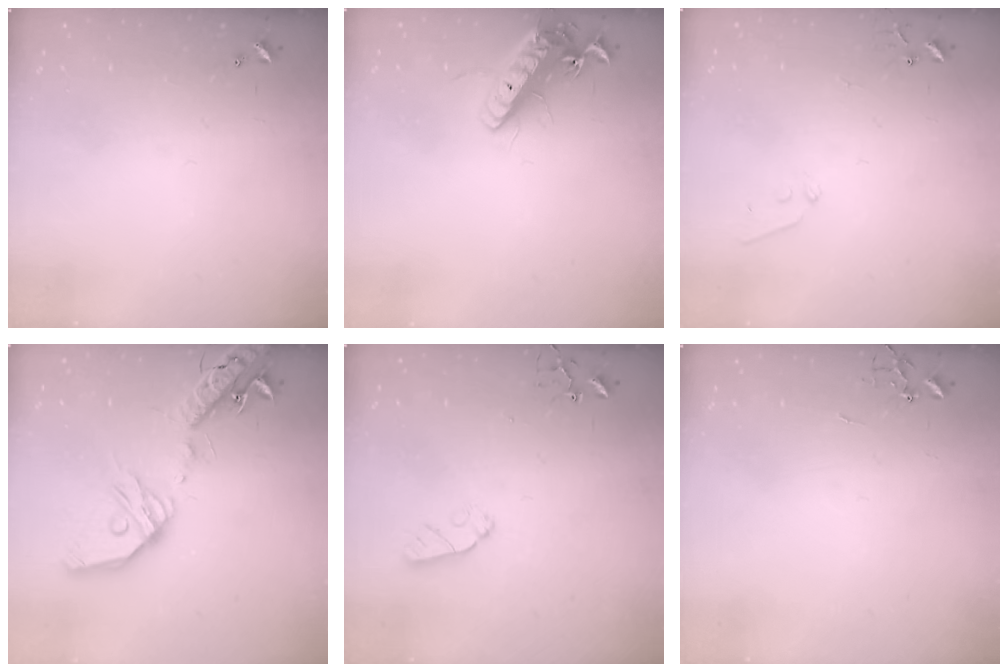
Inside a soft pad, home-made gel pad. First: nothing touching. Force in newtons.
{"total": 14.1, "press": 13.9, "slide": 2.4}
{"total": 5.2, "press": 5.2, "slide": 0.5}
{"total": 23.1, "press": 22.8, "slide": 3.6}
{"total": 6.6, "press": 6.6, "slide": 0.2}
{"total": 0.0}